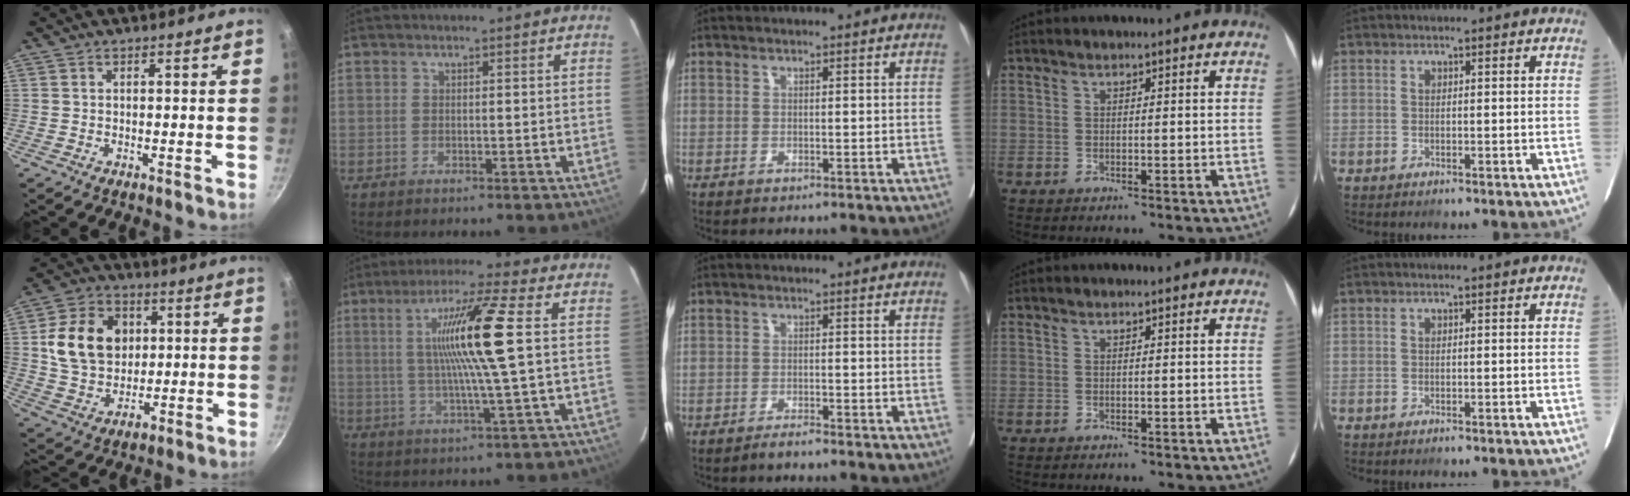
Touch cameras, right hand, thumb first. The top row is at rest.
{"thumb": {"total": 15.2, "force": [2.2, 11.8, 9.3], "torque": [-0.137, 0.008, 0.041]}, "index": {"total": 12.5, "force": [1.8, -1.3, 12.3], "torque": [-0.228, 0.002, 0.032]}, "middle": {"total": 1.5, "force": [-1.4, -0.1, 0.6], "torque": [-0.013, -0.003, -0.024]}}